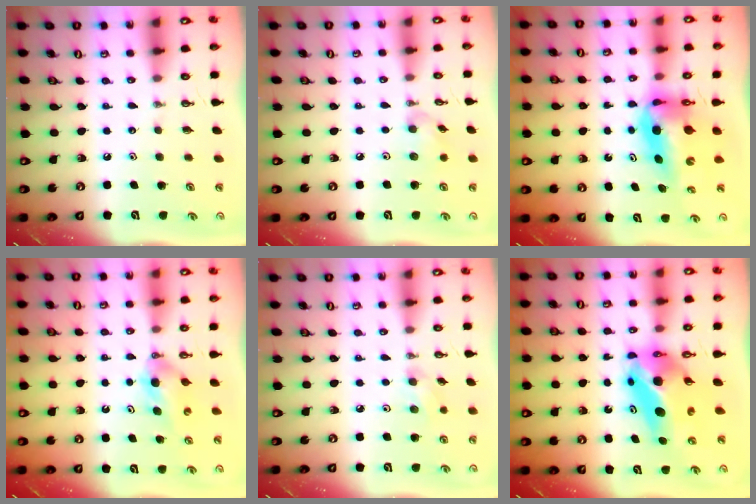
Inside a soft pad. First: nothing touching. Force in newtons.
{"total": 7.0, "press": 7.0, "slide": 0.5}
{"total": 8.1, "press": 7.9, "slide": 1.9}
{"total": 4.4, "press": 4.4, "slide": 0.6}
{"total": 5.5, "press": 5.0, "slide": 2.3}
{"total": 10.0, "press": 9.7, "slide": 2.3}